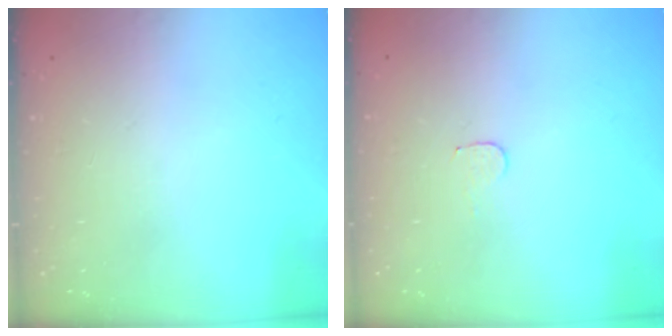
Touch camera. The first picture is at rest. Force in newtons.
{"total": 3.4, "press": 3.4, "slide": 0.3}